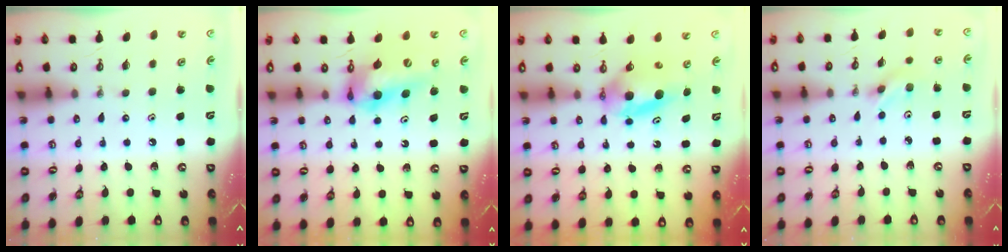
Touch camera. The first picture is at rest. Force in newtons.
{"total": 12.8, "press": 12.7, "slide": 1.2}
{"total": 6.6, "press": 6.3, "slide": 2.0}
{"total": 2.6, "press": 2.4, "slide": 0.8}